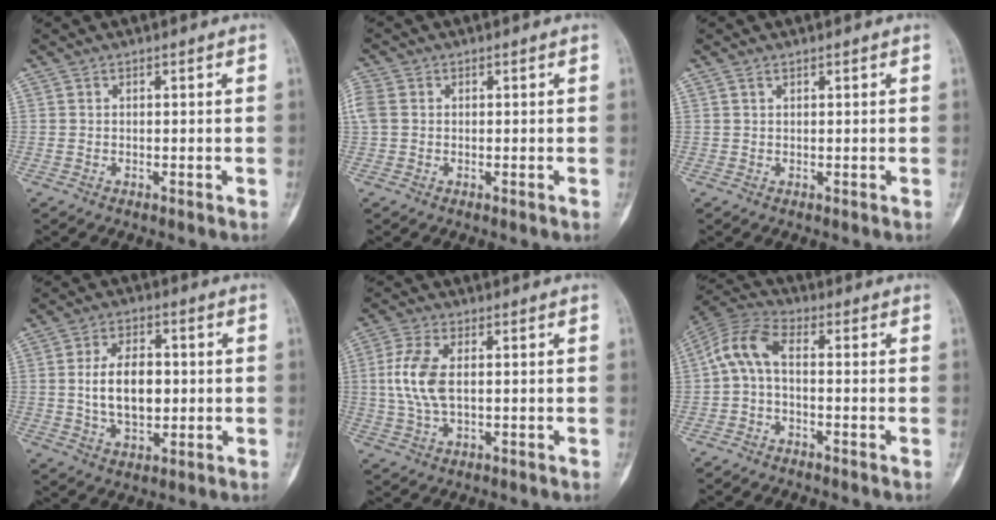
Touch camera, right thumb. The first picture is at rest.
{"total": 3.8, "force": [0.2, 3.1, 2.2], "torque": [-0.067, 0.009, 0.003]}
{"total": 0.6, "force": [0.5, 0.2, 0.3], "torque": [-0.010, 0.000, 0.010]}
{"total": 10.4, "force": [0.2, 6.3, 8.3], "torque": [-0.129, 0.005, 0.008]}
{"total": 8.2, "force": [0.6, 4.2, 7.0], "torque": [-0.161, 0.003, 0.012]}
{"total": 7.3, "force": [-0.6, 3.5, 6.4], "torque": [-0.133, 0.027, -0.025]}